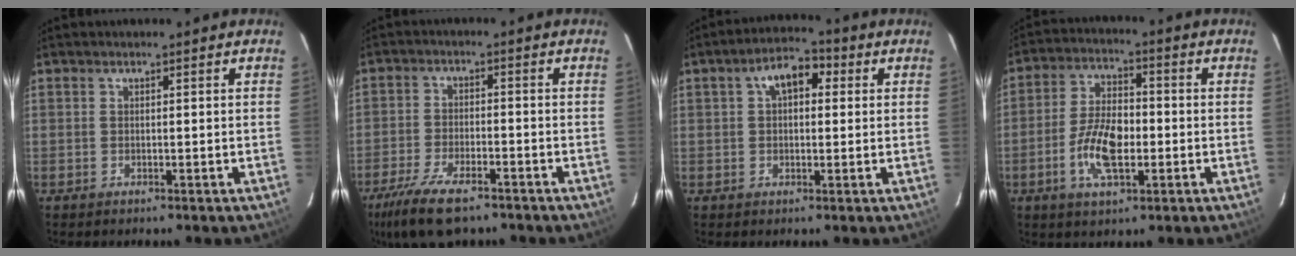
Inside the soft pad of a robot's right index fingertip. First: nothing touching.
{"total": 12.2, "force": [-8.8, 4.4, 7.3], "torque": [-0.173, -0.025, -0.159]}
{"total": 6.7, "force": [1.8, 3.9, 5.1], "torque": [-0.085, 0.030, 0.029]}
{"total": 10.3, "force": [-2.8, 4.7, 8.7], "torque": [-0.175, 0.004, -0.053]}